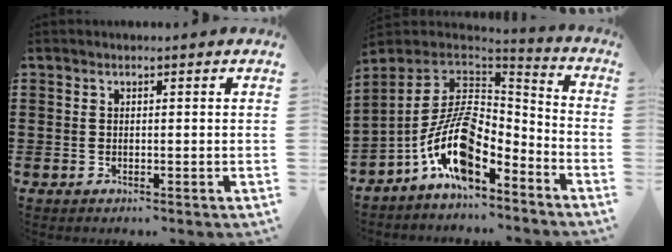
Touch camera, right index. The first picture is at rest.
{"total": 13.8, "force": [-6.2, 6.5, 10.6], "torque": [-0.233, 0.012, -0.126]}